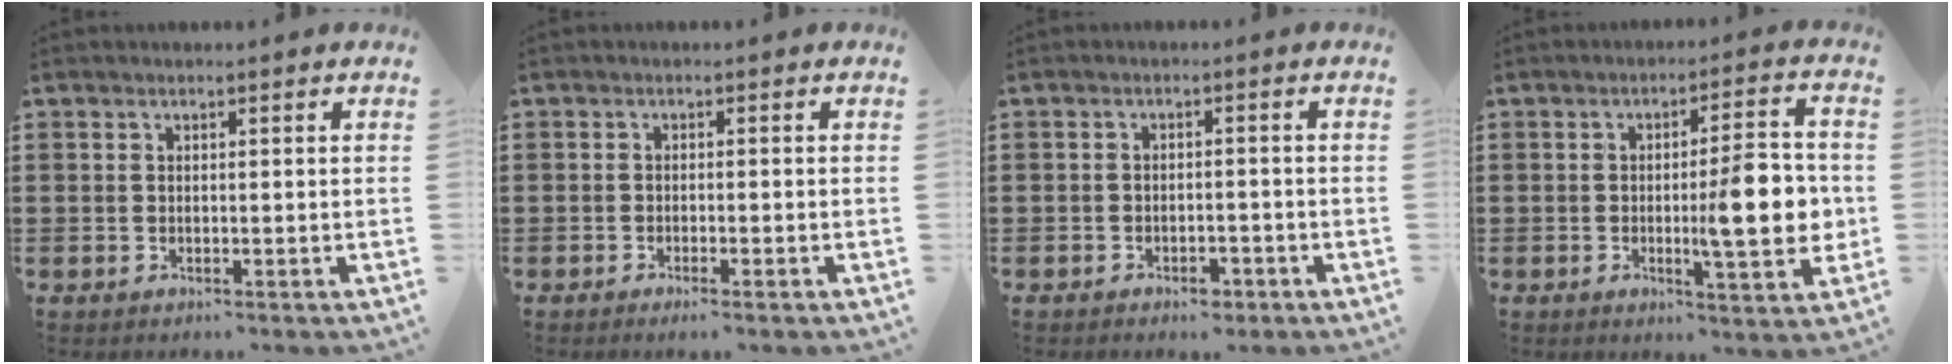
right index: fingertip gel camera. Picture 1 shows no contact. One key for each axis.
{"total": 1.1, "fx": -0.9, "fy": -0.1, "fz": 0.6, "tx": -0.012, "ty": -0.005, "tz": -0.015}
{"total": 1.9, "fx": -1.6, "fy": 0.8, "fz": 0.7, "tx": -0.017, "ty": 0.000, "tz": -0.032}
{"total": 10.6, "fx": -0.8, "fy": 2.6, "fz": 10.2, "tx": -0.139, "ty": -0.006, "tz": -0.015}